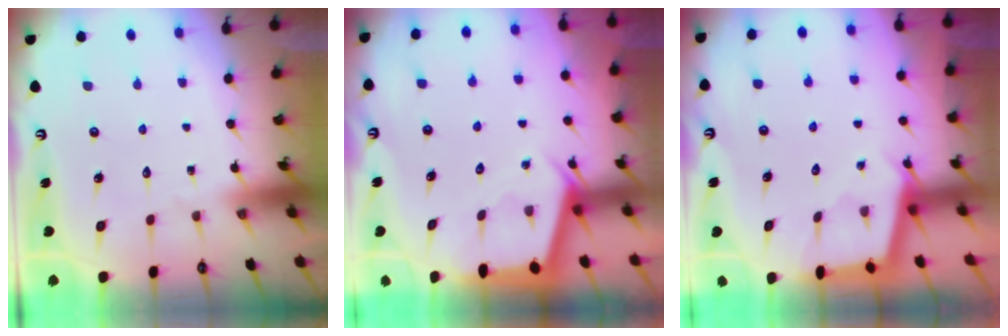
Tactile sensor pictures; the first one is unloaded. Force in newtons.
{"total": 2.8, "press": 2.8, "slide": 0.4}
{"total": 2.4, "press": 2.4, "slide": 0.1}